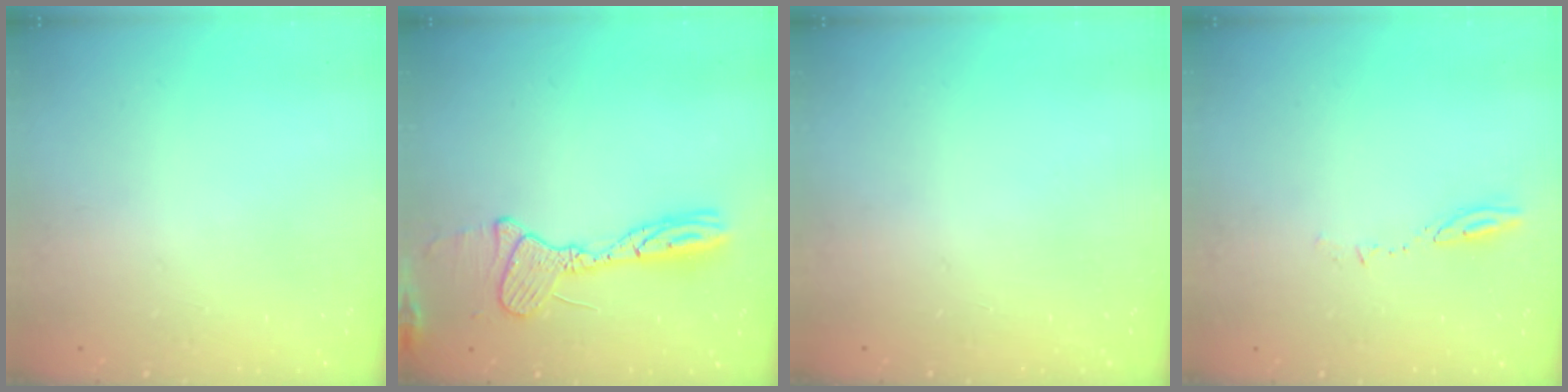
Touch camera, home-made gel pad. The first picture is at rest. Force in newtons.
{"total": 13.1, "press": 13.1, "slide": 0.3}
{"total": 0.0}
{"total": 4.5, "press": 4.4, "slide": 0.5}